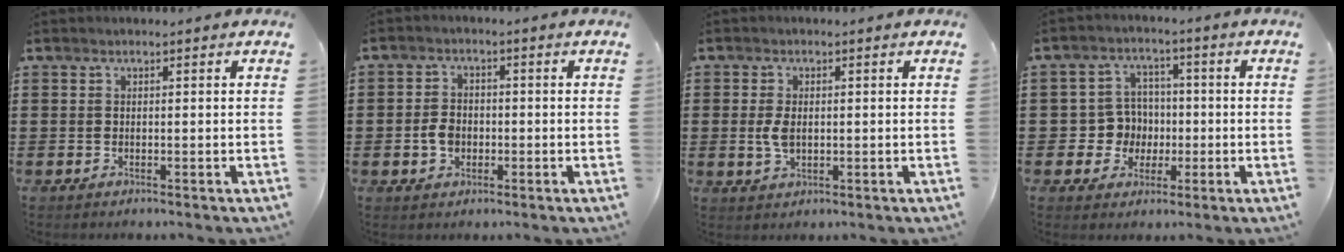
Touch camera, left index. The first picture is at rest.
{"total": 3.5, "force": [-0.8, 2.6, 2.1], "torque": [-0.051, 0.001, -0.018]}
{"total": 3.2, "force": [0.1, 1.8, 2.6], "torque": [-0.068, 0.000, -0.003]}
{"total": 6.2, "force": [-0.3, 6.0, 1.3], "torque": [-0.042, 0.013, -0.005]}